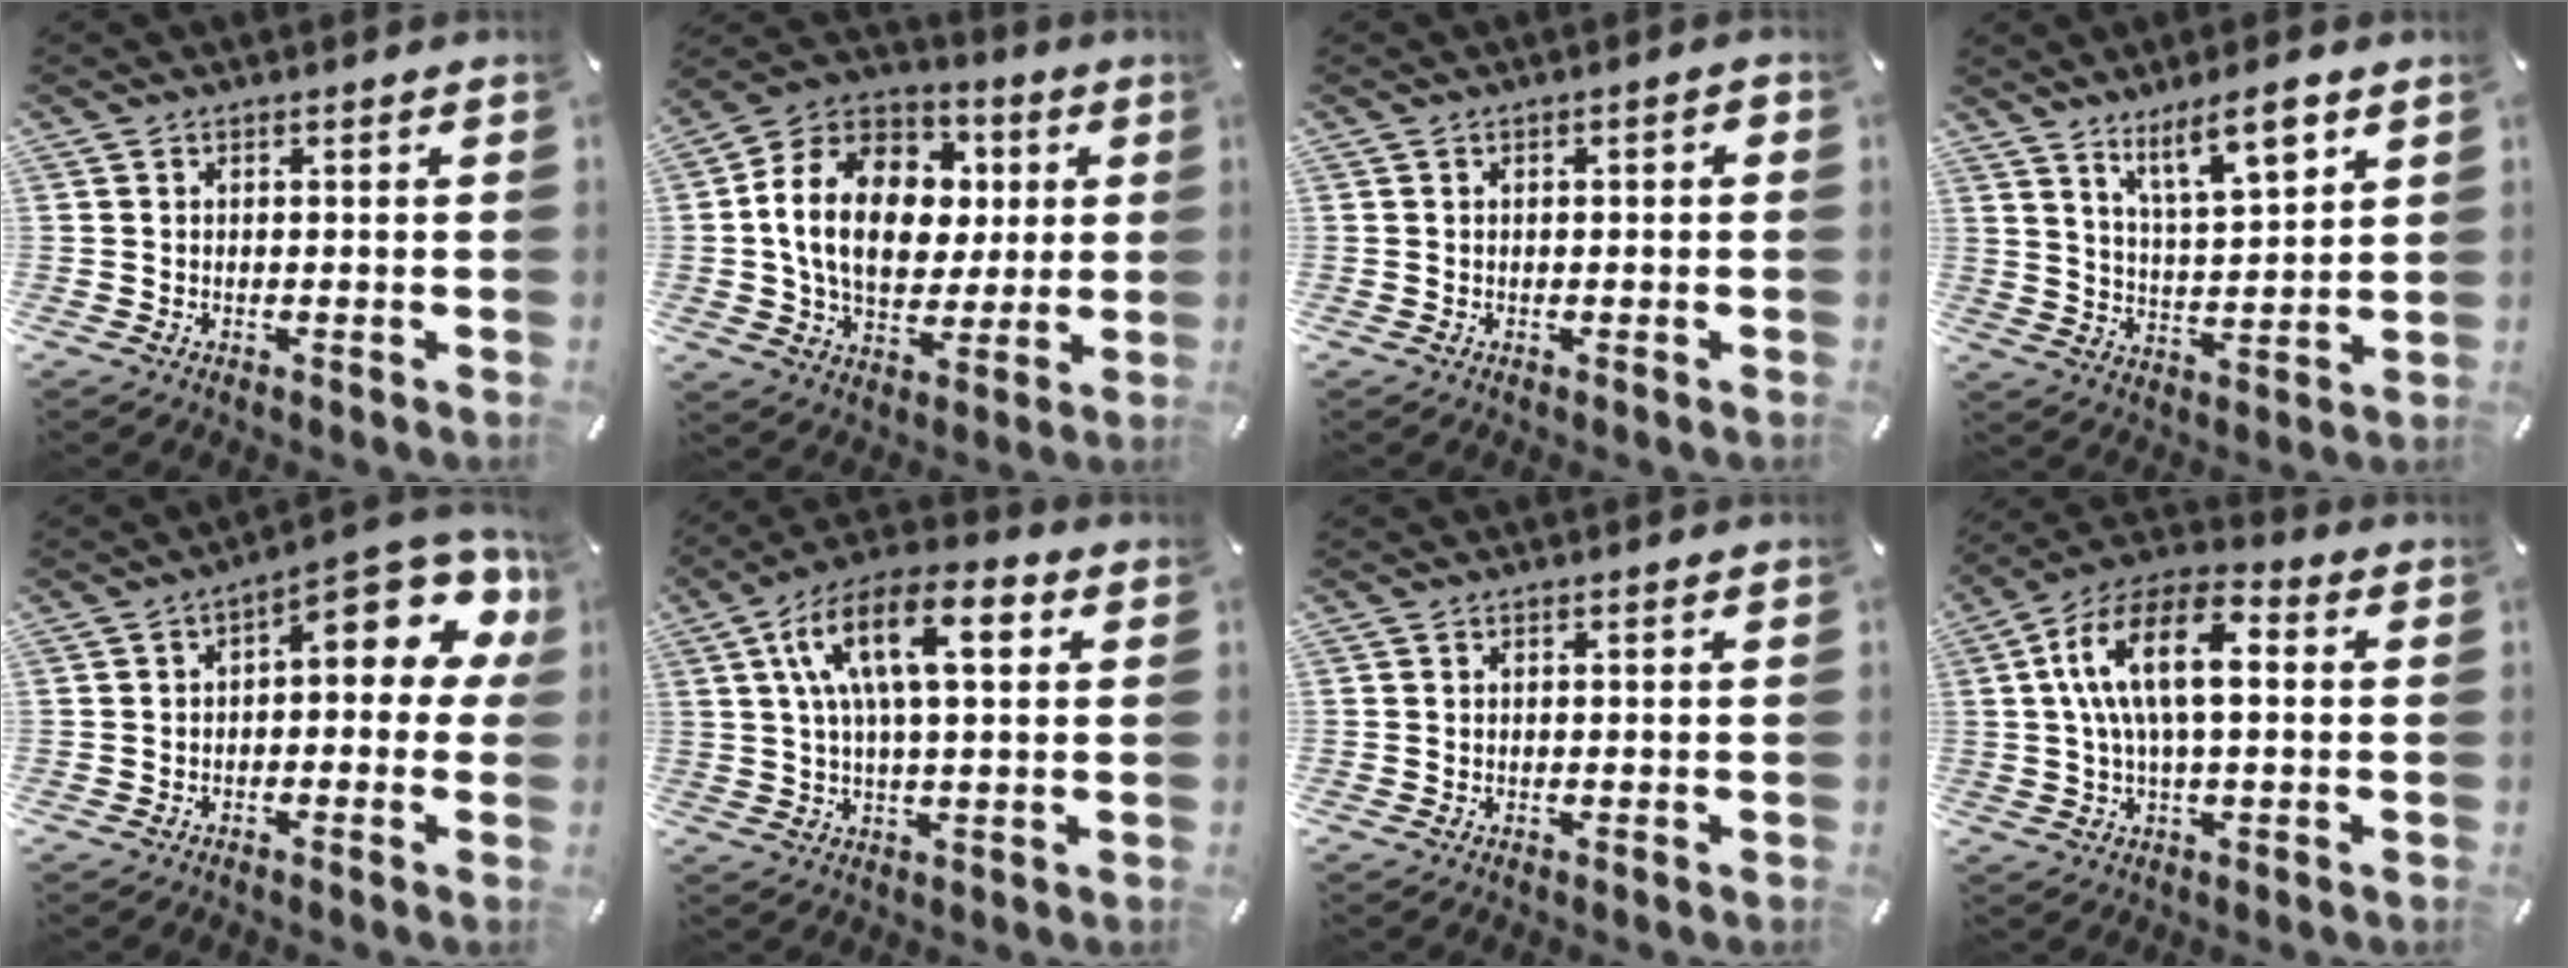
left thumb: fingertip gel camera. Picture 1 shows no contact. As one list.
[{"total": 17.8, "force": [1.7, 13.8, 11.1], "torque": [-0.220, 0.007, 0.032]}, {"total": 1.4, "force": [-0.3, 0.6, 1.2], "torque": [-0.021, 0.002, -0.006]}, {"total": 11.2, "force": [8.1, 3.2, 7.0], "torque": [-0.107, -0.043, 0.137]}, {"total": 11.0, "force": [3.8, 5.0, 9.0], "torque": [-0.106, -0.037, 0.061]}, {"total": 14.4, "force": [4.7, 6.1, 12.1], "torque": [-0.223, 0.007, 0.076]}, {"total": 0.0}, {"total": 13.8, "force": [2.1, 6.7, 11.9], "torque": [-0.241, 0.001, 0.034]}]